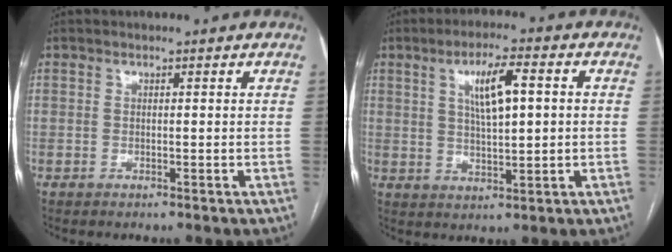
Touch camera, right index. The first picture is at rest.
{"total": 7.5, "force": [1.8, 1.7, 7.1], "torque": [-0.127, 0.011, 0.037]}